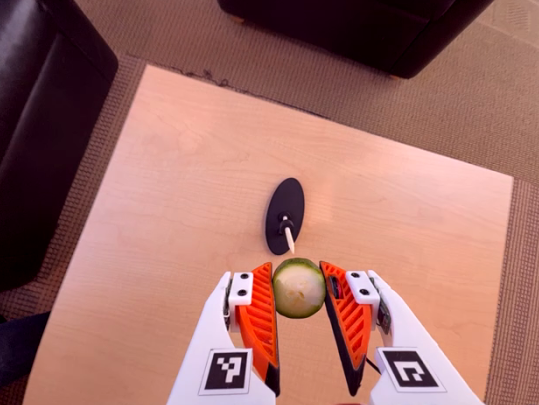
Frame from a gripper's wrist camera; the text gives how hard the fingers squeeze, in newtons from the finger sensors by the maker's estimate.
{"total": 9.2, "left": 9.1, "right": 9.4}